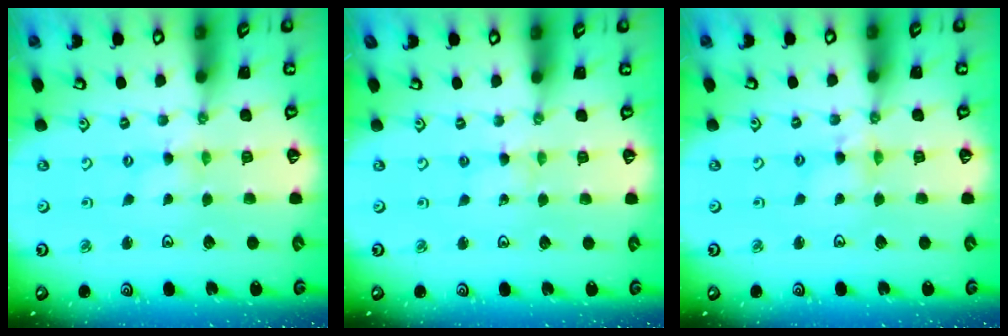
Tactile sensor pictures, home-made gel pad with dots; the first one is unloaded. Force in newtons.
{"total": 1.9, "press": 1.9, "slide": 0.2}
{"total": 4.2, "press": 4.2, "slide": 0.4}